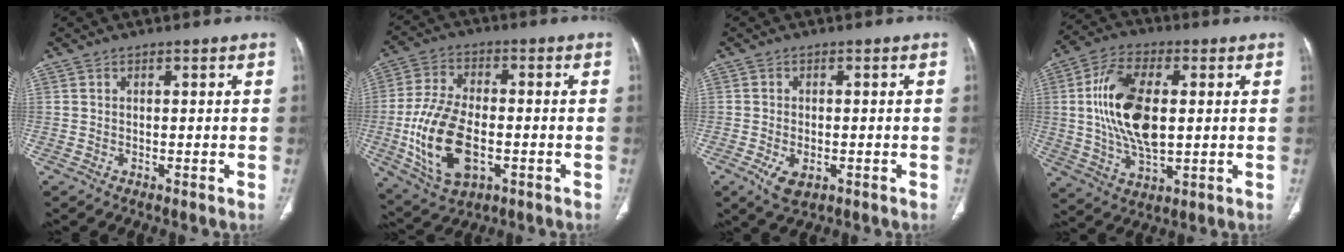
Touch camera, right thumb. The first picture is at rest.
{"total": 16.2, "force": [-3.4, 9.2, 12.9], "torque": [-0.250, 0.007, -0.053]}
{"total": 4.7, "force": [-1.8, 2.7, 3.4], "torque": [-0.062, 0.000, -0.022]}
{"total": 16.4, "force": [1.7, 8.5, 13.9], "torque": [-0.267, 0.000, 0.034]}